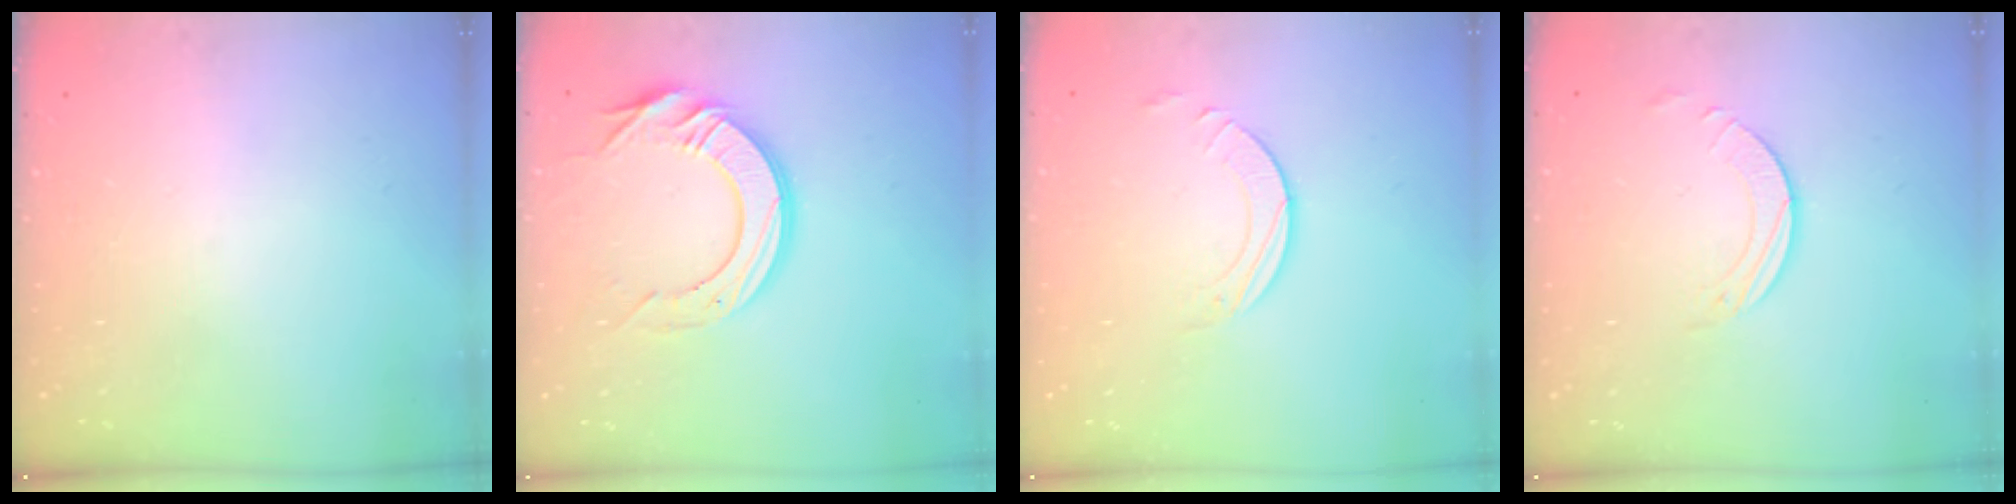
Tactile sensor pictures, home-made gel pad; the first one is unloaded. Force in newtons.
{"total": 14.2, "press": 14.1, "slide": 1.5}
{"total": 2.7, "press": 2.7, "slide": 0.2}
{"total": 1.9, "press": 1.9, "slide": 0.2}